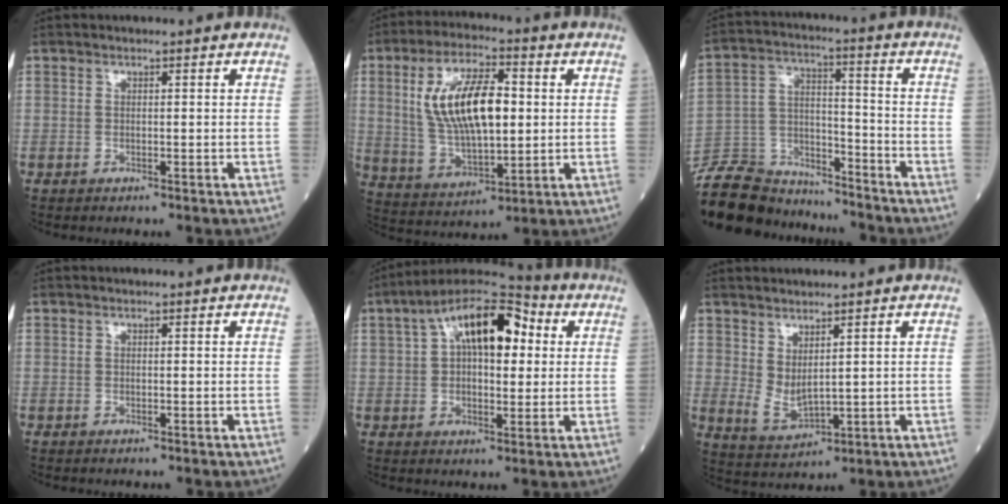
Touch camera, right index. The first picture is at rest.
{"total": 14.5, "force": [2.3, 5.4, 13.2], "torque": [-0.263, 0.009, 0.047]}
{"total": 15.1, "force": [-14.2, 4.1, 2.9], "torque": [-0.059, 0.027, -0.247]}
{"total": 0.0}
{"total": 14.5, "force": [4.1, 5.9, 12.6], "torque": [-0.208, 0.044, 0.060]}
{"total": 4.5, "force": [1.4, 1.8, 3.8], "torque": [-0.086, -0.008, 0.045]}